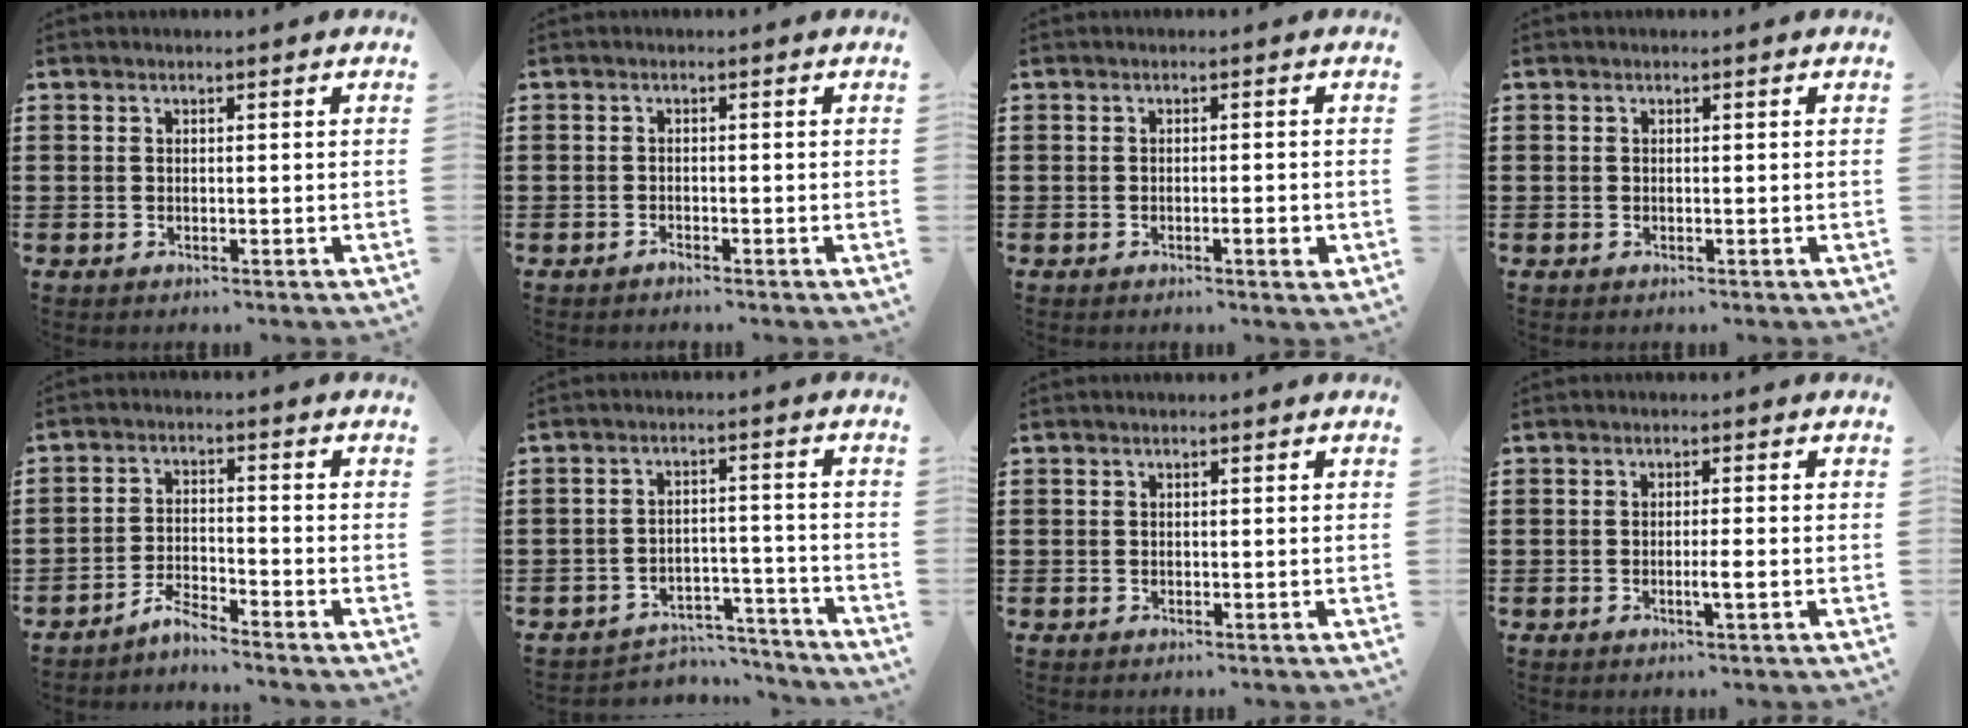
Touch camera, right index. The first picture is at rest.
{"total": 0.8, "force": [-0.8, 0.1, 0.1], "torque": [-0.004, 0.002, -0.017]}
{"total": 2.3, "force": [-0.9, 0.2, 2.1], "torque": [-0.033, -0.004, -0.015]}
{"total": 0.0}
{"total": 3.2, "force": [-3.2, 0.1, 0.4], "torque": [-0.021, 0.004, -0.068]}
{"total": 4.6, "force": [-4.4, 1.0, 0.9], "torque": [-0.025, 0.005, -0.091]}
{"total": 0.0}
{"total": 2.4, "force": [-0.8, -0.1, 2.2], "torque": [-0.036, -0.005, -0.015]}